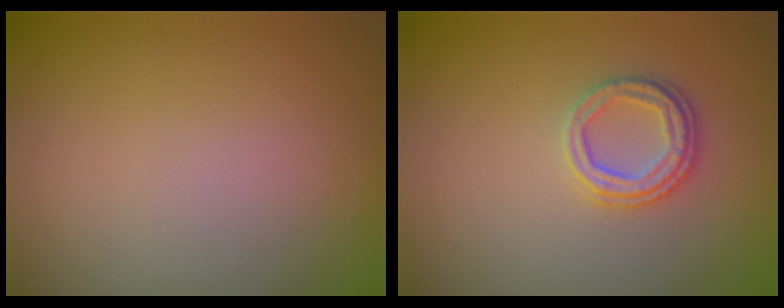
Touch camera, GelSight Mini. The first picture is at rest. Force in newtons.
{"total": 2.6, "press": 2.4, "slide": 0.8}